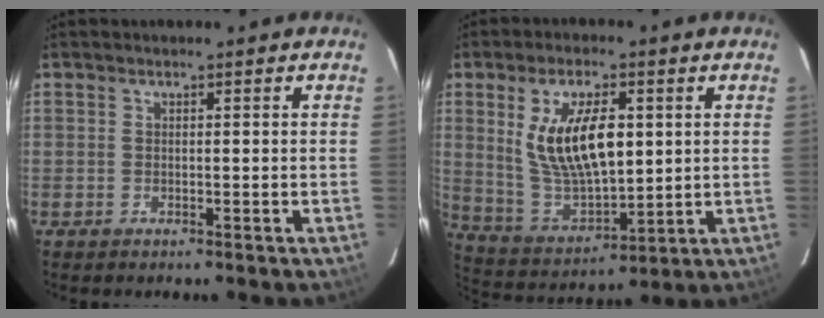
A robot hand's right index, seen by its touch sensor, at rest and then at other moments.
{"total": 15.1, "force": [3.5, 6.8, 13.0], "torque": [-0.250, -0.003, 0.081]}